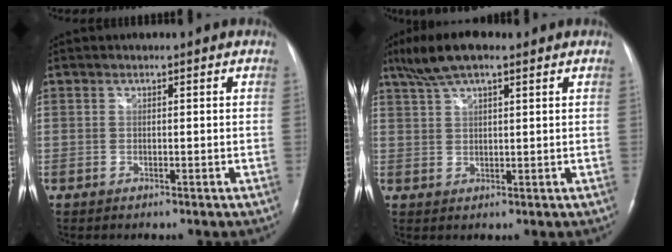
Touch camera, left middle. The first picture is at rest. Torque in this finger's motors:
{"motor_torque": [0.61, -0.57, 0.05, 0.06]}